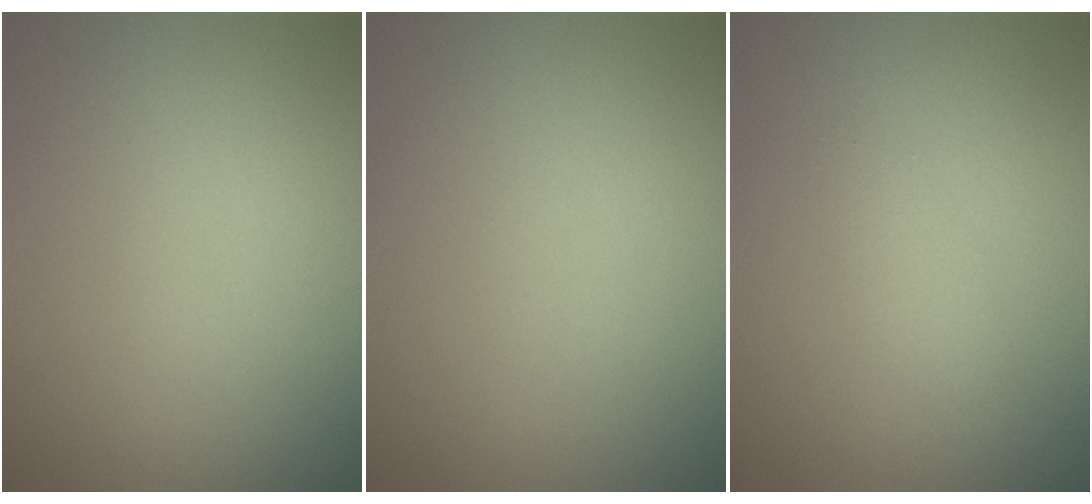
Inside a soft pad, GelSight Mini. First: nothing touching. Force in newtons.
{"total": 0.0}
{"total": 1.1, "press": 1.1, "slide": 0.1}